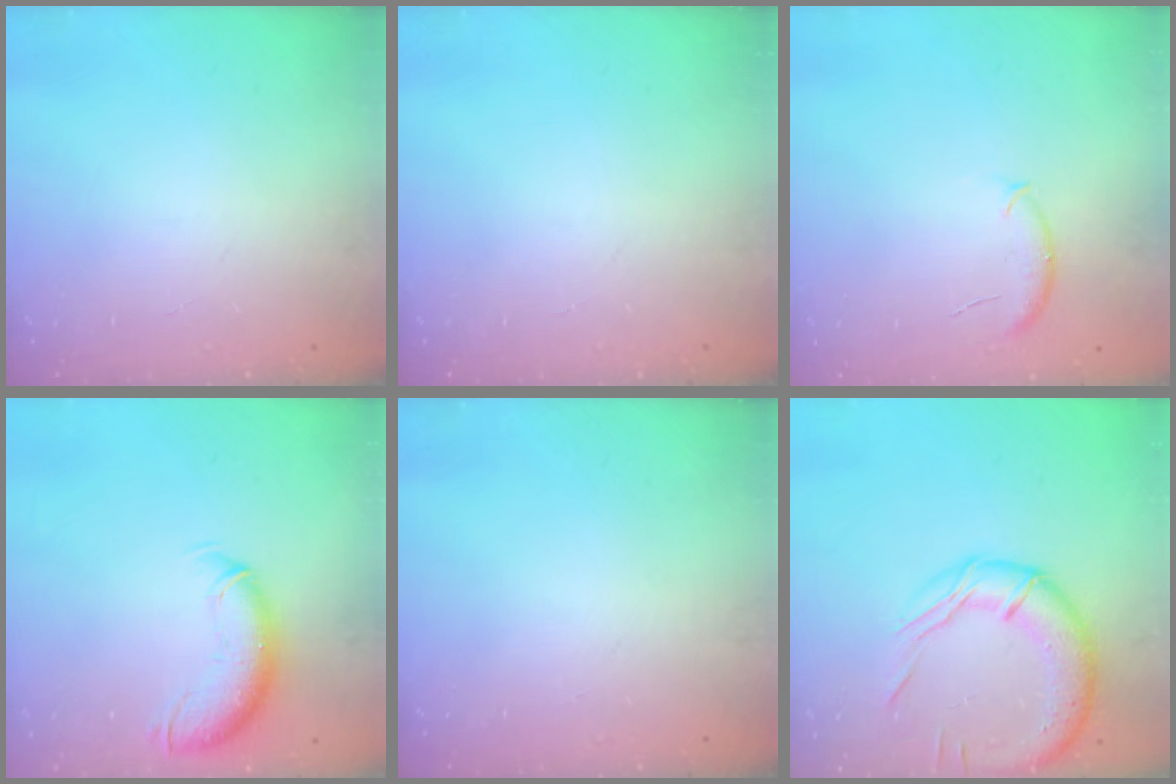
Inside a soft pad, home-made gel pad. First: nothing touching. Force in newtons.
{"total": 0.0}
{"total": 6.4, "press": 6.3, "slide": 1.0}
{"total": 11.1, "press": 10.9, "slide": 2.0}
{"total": 0.0}
{"total": 17.1, "press": 17.0, "slide": 1.9}